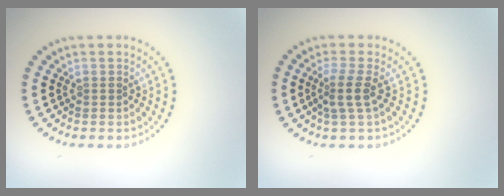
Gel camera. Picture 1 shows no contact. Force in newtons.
{"total": 2.2, "press": 1.6, "slide": 1.5}